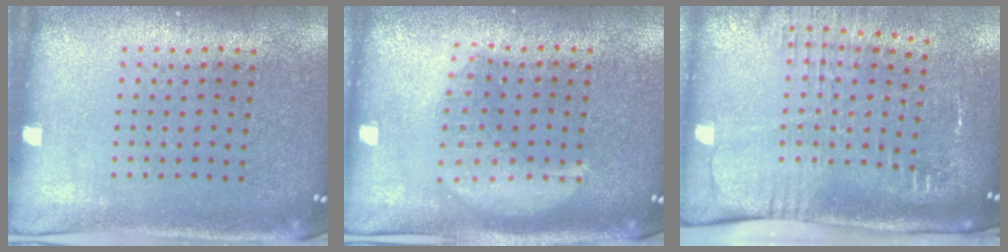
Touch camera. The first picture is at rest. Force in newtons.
{"total": 3.1, "press": 3.1, "slide": 0.3}
{"total": 2.7, "press": 2.0, "slide": 1.8}